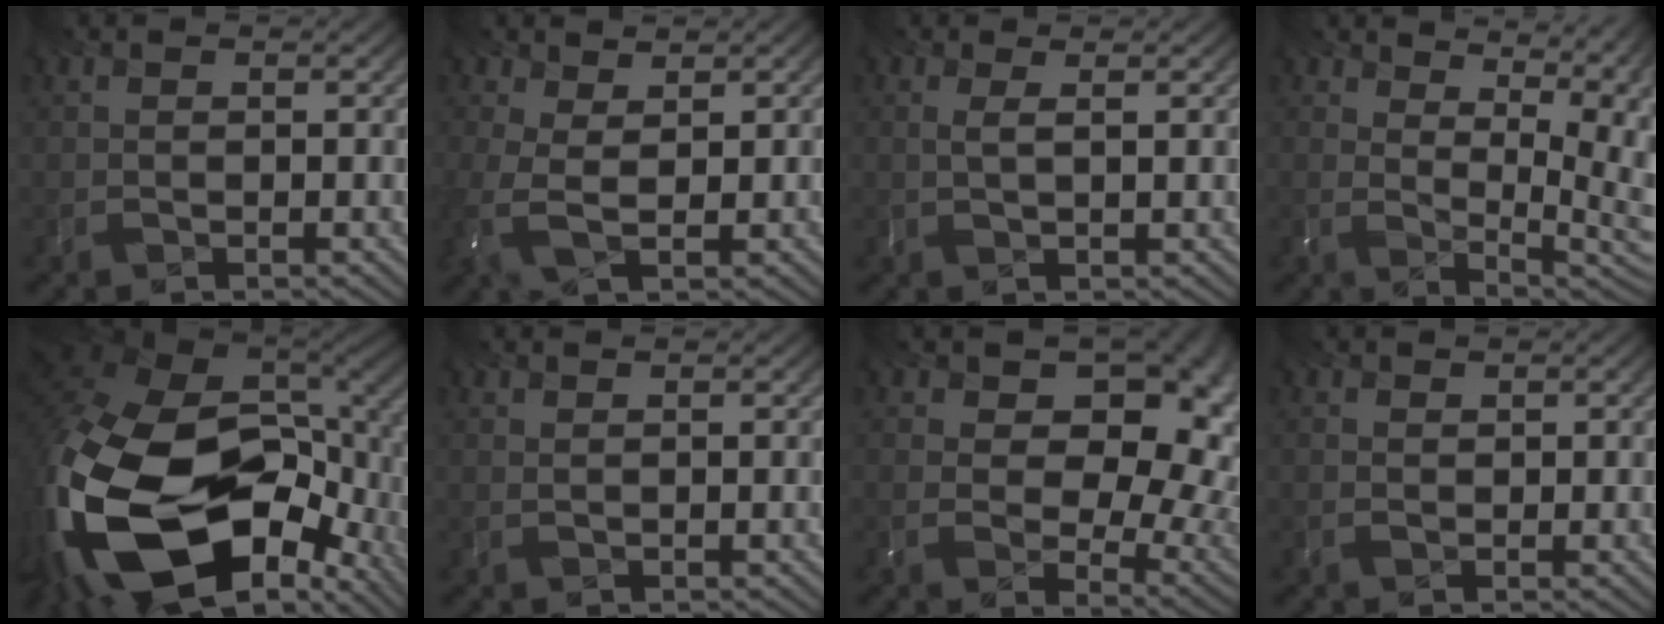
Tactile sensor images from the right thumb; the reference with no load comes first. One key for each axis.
{"total": 1.8, "fx": 0.3, "fy": 1.0, "fz": 1.5, "tx": -0.070, "ty": -0.006, "tz": 0.027}
{"total": 0.5, "fx": 0.2, "fy": -0.1, "fz": 0.5, "tx": -0.017, "ty": -0.004, "tz": 0.017}
{"total": 11.1, "fx": 5.8, "fy": 5.1, "fz": 8.0, "tx": -0.140, "ty": 0.017, "tz": 0.108}
{"total": 20.2, "fx": -7.6, "fy": 11.6, "fz": 14.8, "tx": -0.385, "ty": -0.097, "tz": -0.069}
{"total": 0.9, "fx": 0.7, "fy": 0.2, "fz": 0.5, "tx": -0.005, "ty": 0.003, "tz": 0.010}
{"total": 14.0, "fx": 4.3, "fy": 9.5, "fz": 9.5, "tx": -0.145, "ty": -0.001, "tz": 0.105}
{"total": 1.5, "fx": -0.2, "fy": -0.5, "fz": -1.4, "tx": 0.011, "ty": -0.011, "tz": 0.022}